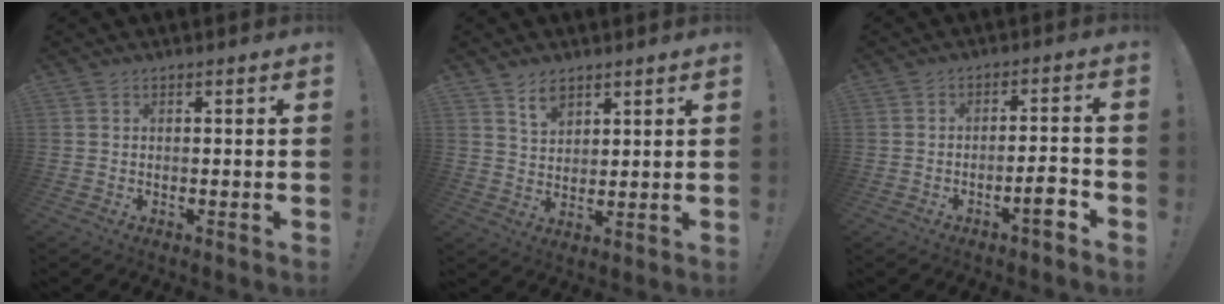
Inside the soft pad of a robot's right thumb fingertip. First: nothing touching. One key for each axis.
{"total": 6.1, "fx": 4.3, "fy": 3.7, "fz": 2.3, "tx": -0.036, "ty": -0.021, "tz": 0.079}
{"total": 5.7, "fx": -3.8, "fy": 1.5, "fz": 3.9, "tx": -0.054, "ty": 0.016, "tz": -0.066}